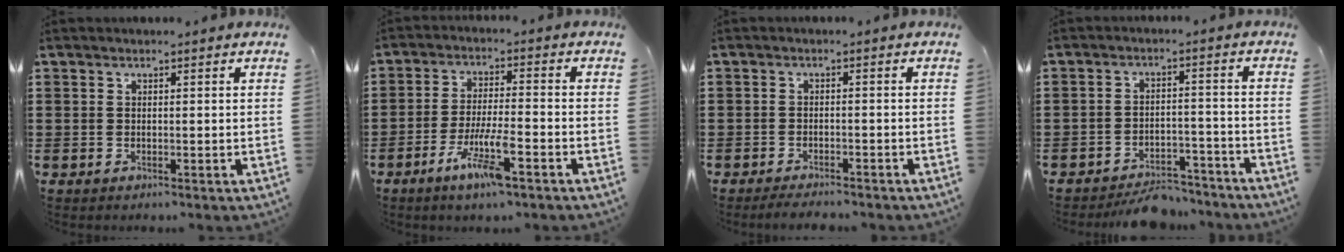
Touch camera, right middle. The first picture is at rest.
{"total": 7.6, "force": [-4.2, 1.3, 6.2], "torque": [-0.123, -0.006, -0.077]}
{"total": 2.1, "force": [-2.1, 0.1, 0.2], "torque": [-0.010, -0.002, -0.043]}
{"total": 5.3, "force": [-5.1, 1.1, 1.1], "torque": [-0.016, 0.011, -0.101]}